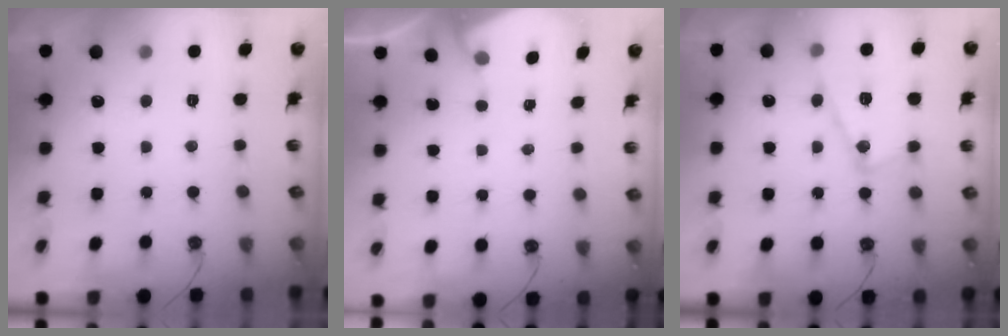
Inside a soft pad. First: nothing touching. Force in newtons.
{"total": 2.3, "press": 2.3, "slide": 0.4}
{"total": 16.9, "press": 16.8, "slide": 1.6}